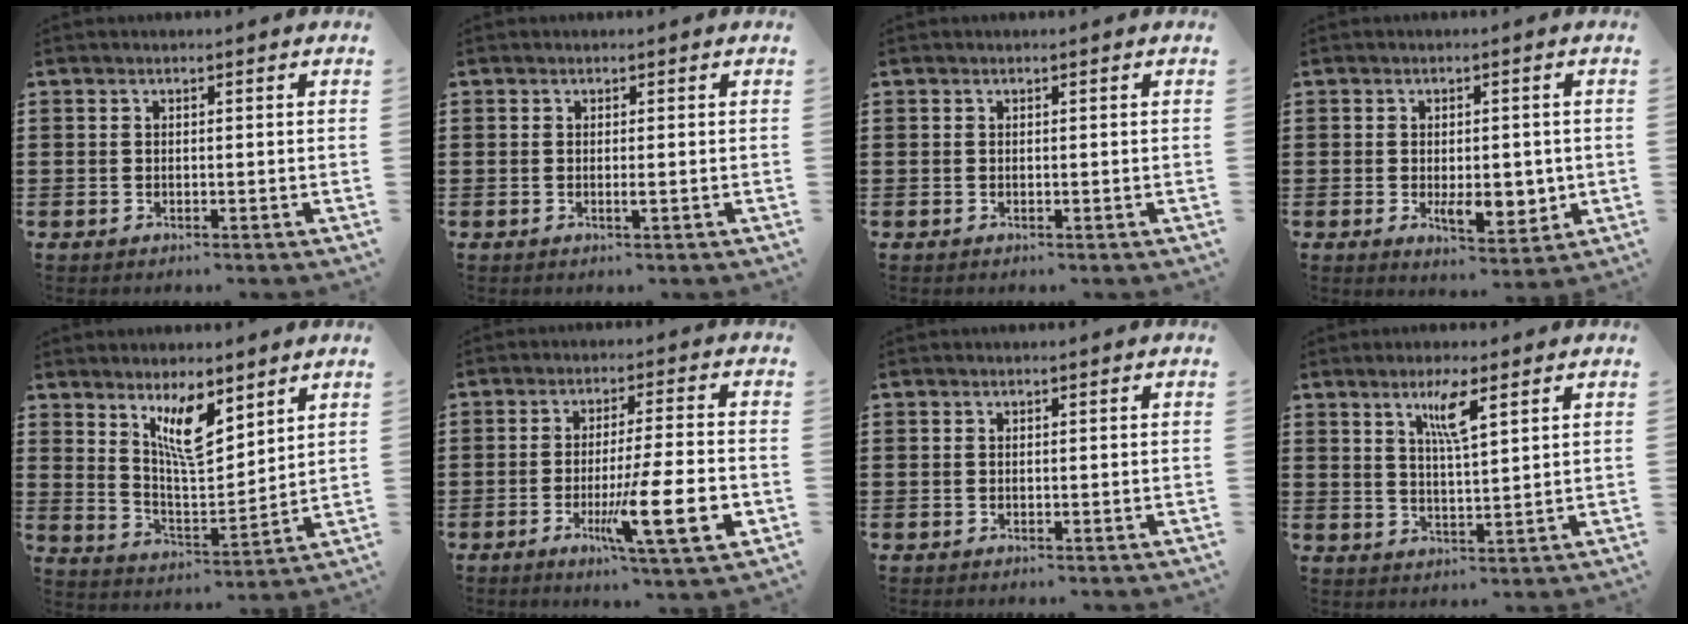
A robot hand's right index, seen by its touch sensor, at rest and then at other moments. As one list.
[{"total": 0.9, "force": [-0.2, -0.1, 0.9], "torque": [-0.017, -0.006, -0.002]}, {"total": 0.0}, {"total": 6.3, "force": [-0.9, 3.0, 5.5], "torque": [-0.078, -0.006, -0.019]}, {"total": 8.4, "force": [5.5, 2.6, 5.7], "torque": [-0.110, -0.021, 0.096]}, {"total": 13.0, "force": [-4.0, 1.6, 12.3], "torque": [-0.210, -0.015, -0.068]}, {"total": 0.0}, {"total": 5.2, "force": [2.9, 0.8, 4.2], "torque": [-0.083, 0.003, 0.045]}]